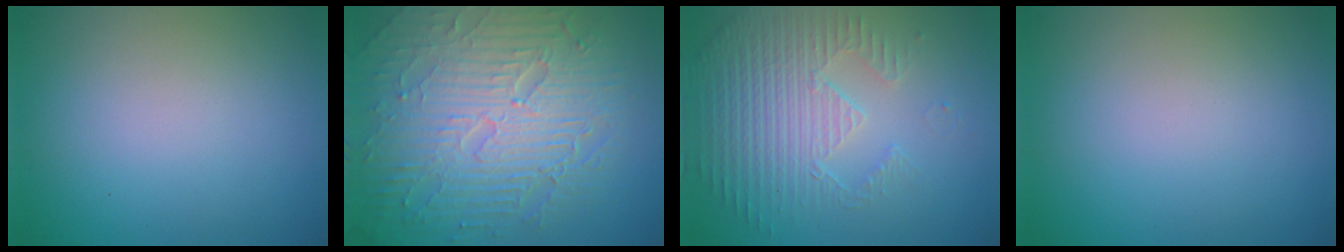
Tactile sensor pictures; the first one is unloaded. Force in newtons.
{"total": 9.7, "press": 6.3, "slide": 7.4}
{"total": 3.8, "press": 3.7, "slide": 1.0}
{"total": 0.0}